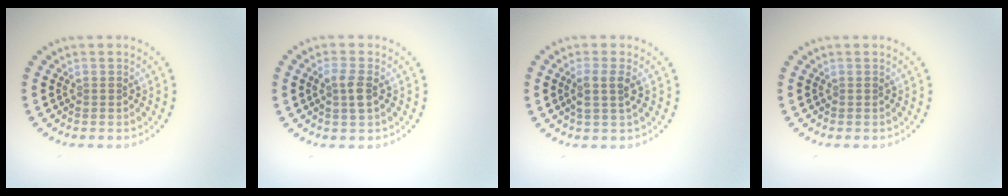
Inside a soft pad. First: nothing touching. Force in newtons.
{"total": 1.9, "press": 1.9, "slide": 0.4}
{"total": 2.0, "press": 1.8, "slide": 1.0}
{"total": 0.0}